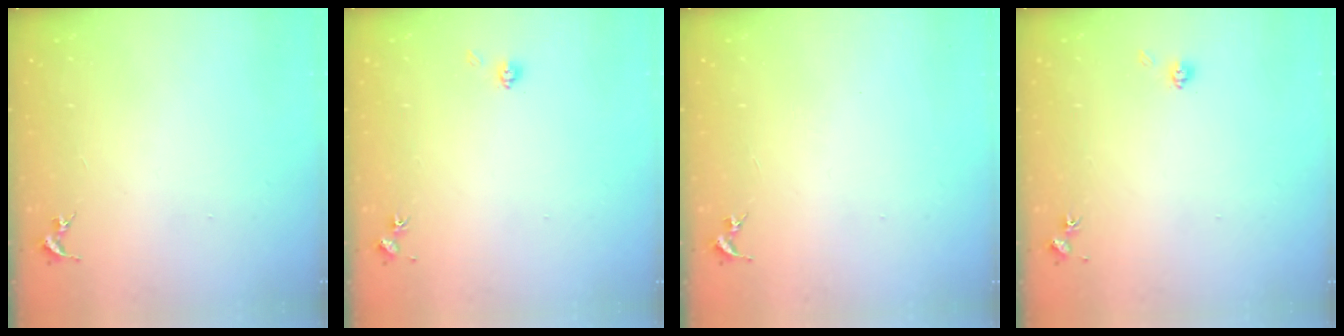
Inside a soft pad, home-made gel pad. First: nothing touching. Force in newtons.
{"total": 4.0, "press": 3.8, "slide": 1.4}
{"total": 0.0}
{"total": 4.0, "press": 3.8, "slide": 1.4}